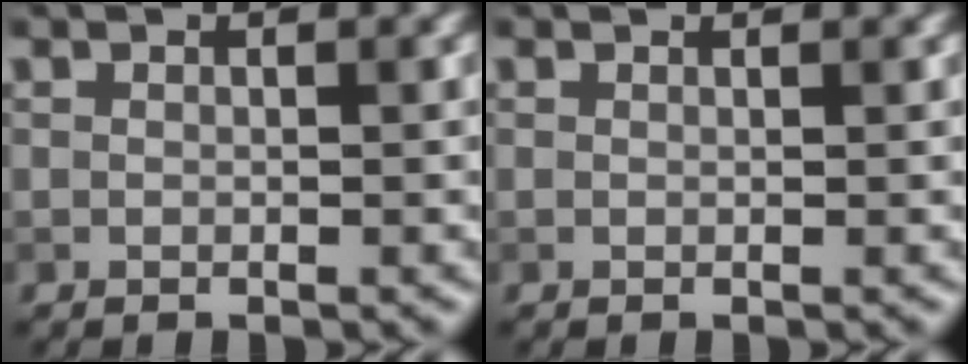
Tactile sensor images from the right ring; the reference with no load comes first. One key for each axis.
{"total": 0.9, "fx": 0.8, "fy": 0.1, "fz": 0.3, "tx": -0.004, "ty": -0.002, "tz": 0.005}